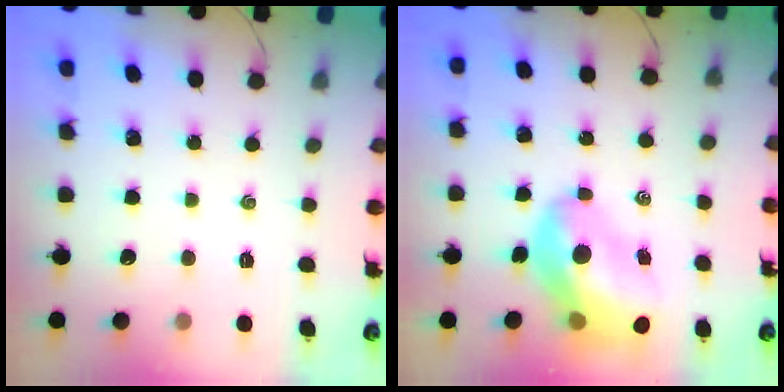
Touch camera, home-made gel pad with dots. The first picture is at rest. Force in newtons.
{"total": 13.7, "press": 13.2, "slide": 3.9}